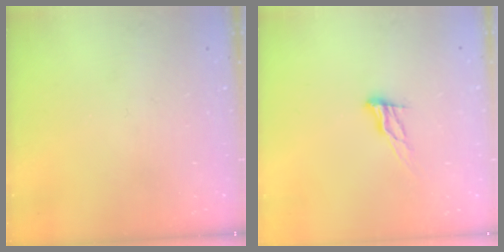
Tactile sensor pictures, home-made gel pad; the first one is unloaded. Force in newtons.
{"total": 9.2, "press": 8.9, "slide": 2.5}